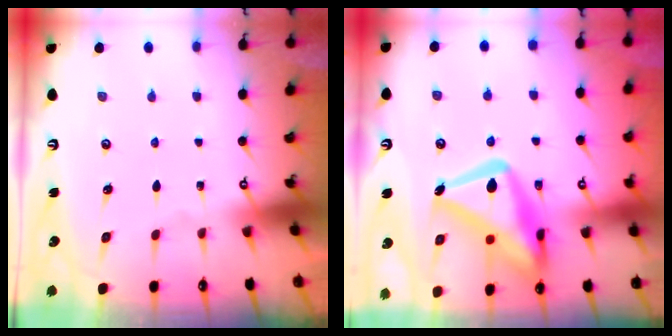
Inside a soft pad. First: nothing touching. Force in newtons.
{"total": 22.0, "press": 21.9, "slide": 1.9}